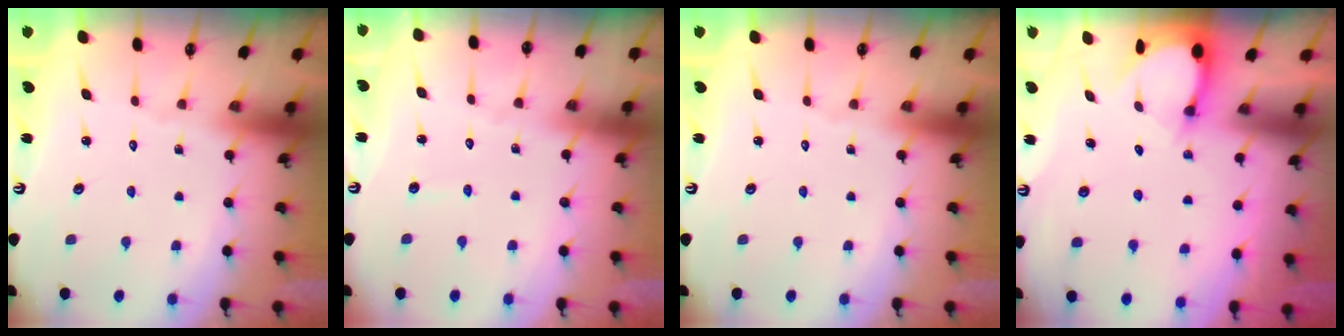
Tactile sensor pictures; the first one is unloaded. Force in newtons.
{"total": 2.4, "press": 2.4, "slide": 0.3}
{"total": 0.0}
{"total": 2.8, "press": 2.8, "slide": 0.2}